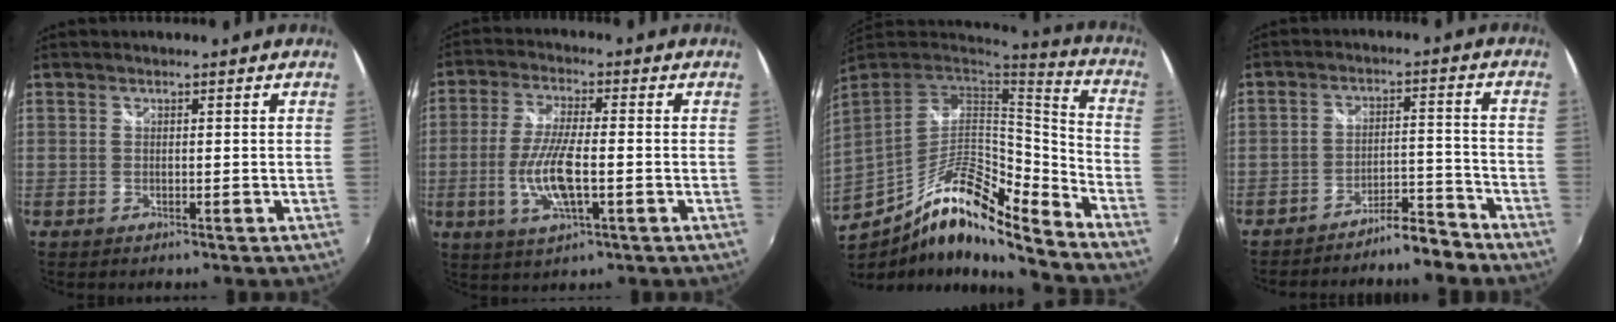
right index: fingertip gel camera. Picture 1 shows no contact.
{"total": 9.9, "force": [-2.3, 2.8, 9.3], "torque": [-0.189, -0.008, -0.044]}
{"total": 17.0, "force": [-11.1, 4.2, 12.2], "torque": [-0.240, -0.008, -0.212]}
{"total": 6.5, "force": [-6.1, 0.9, 2.0], "torque": [-0.035, 0.021, -0.093]}